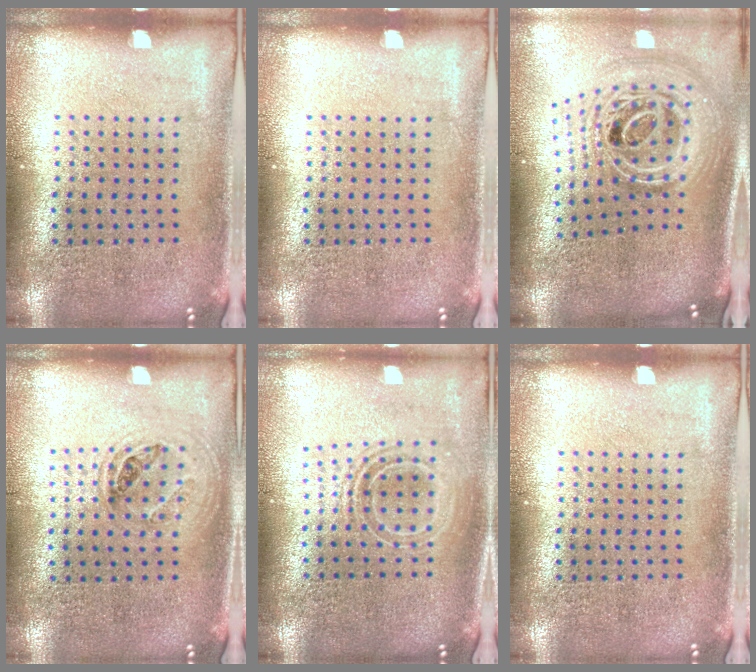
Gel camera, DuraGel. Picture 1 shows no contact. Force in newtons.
{"total": 0.0}
{"total": 3.0, "press": 2.0, "slide": 2.2}
{"total": 1.0, "press": 0.9, "slide": 0.3}
{"total": 1.7, "press": 1.3, "slide": 1.1}
{"total": 0.0}